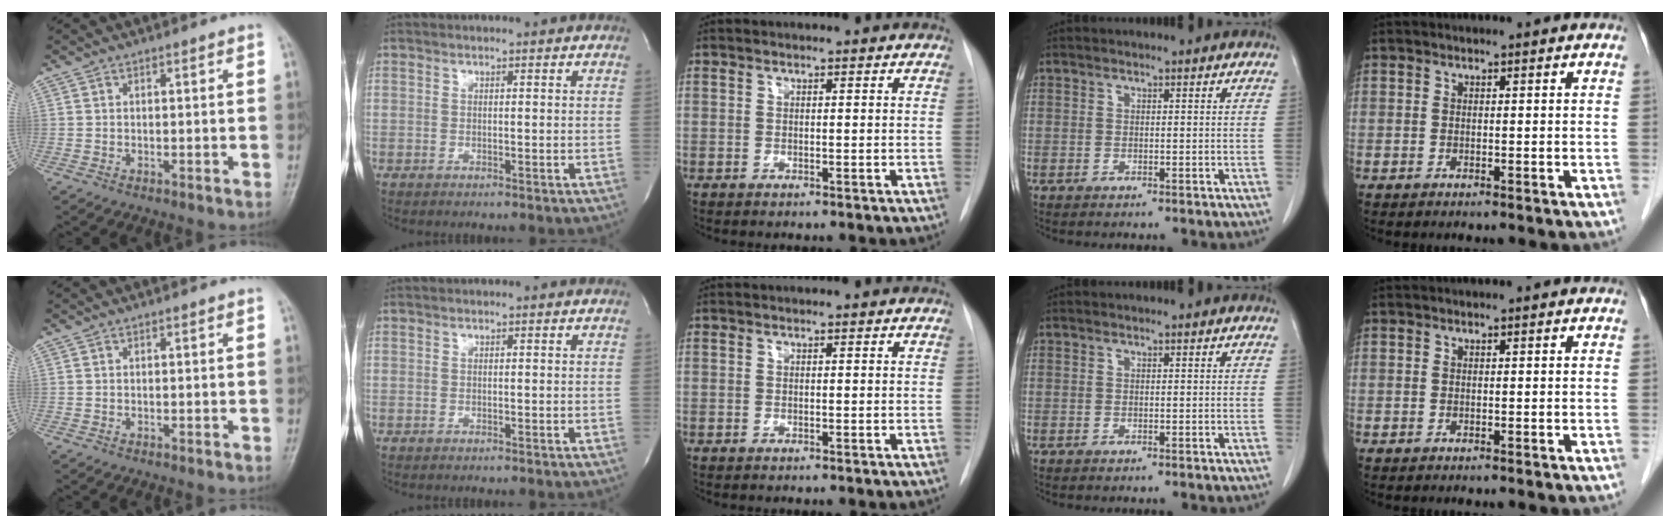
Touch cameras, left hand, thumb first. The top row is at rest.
{}